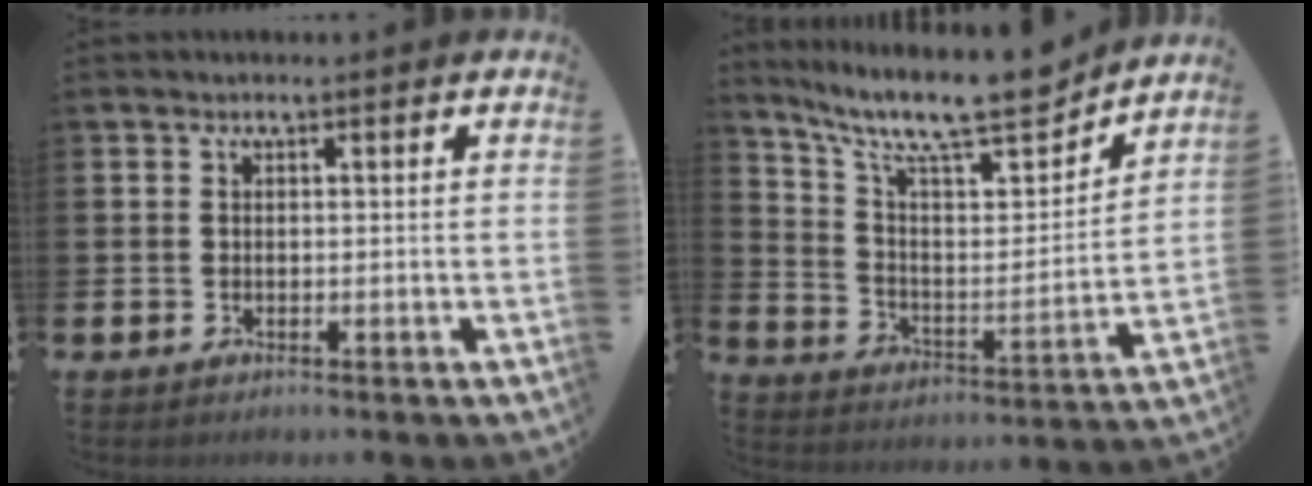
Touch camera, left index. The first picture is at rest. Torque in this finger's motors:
{"motor_torque": [0.42, -0.53, 0.78, 0.21]}